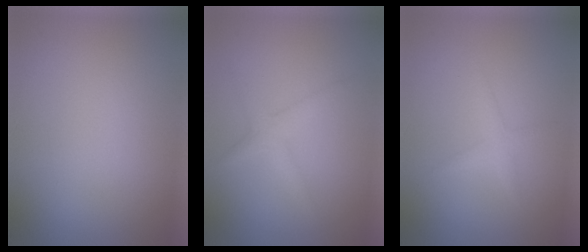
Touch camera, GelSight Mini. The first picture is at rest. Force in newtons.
{"total": 1.8, "press": 1.8, "slide": 0.1}
{"total": 1.3, "press": 1.3, "slide": 0.1}